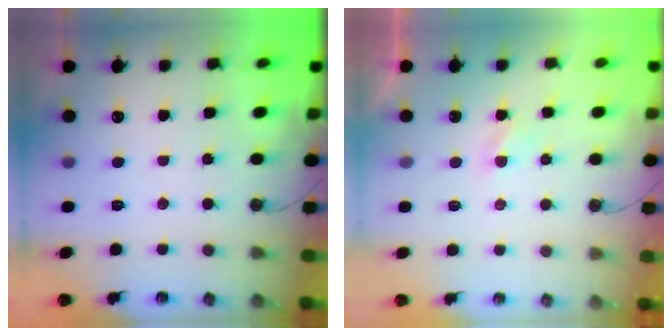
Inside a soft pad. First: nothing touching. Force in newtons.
{"total": 2.8, "press": 2.7, "slide": 0.6}